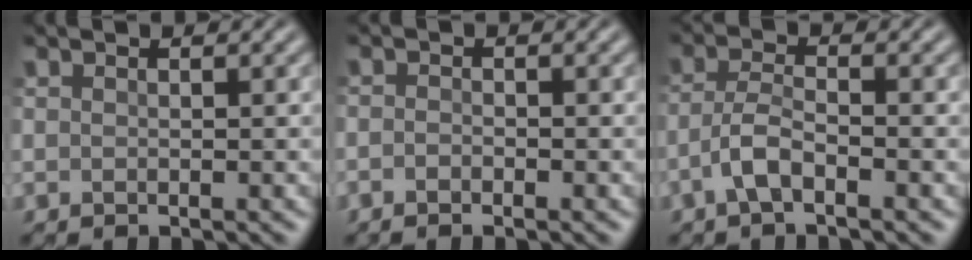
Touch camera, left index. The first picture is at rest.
{"total": 0.8, "force": [-0.8, 0.0, 0.2], "torque": [-0.006, -0.003, -0.011]}
{"total": 2.8, "force": [-1.7, 0.7, 2.0], "torque": [-0.048, 0.003, -0.039]}